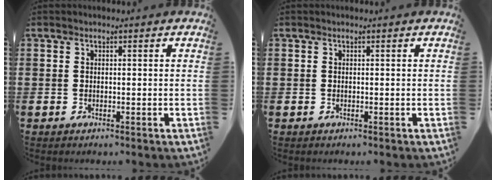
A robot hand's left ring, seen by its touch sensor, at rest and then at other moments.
{"total": 0.0}